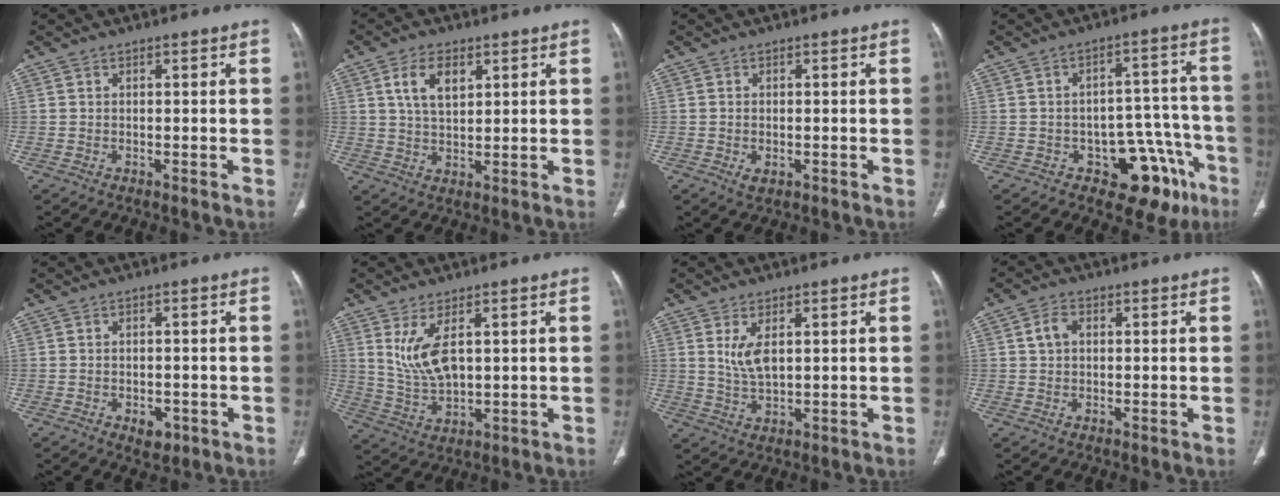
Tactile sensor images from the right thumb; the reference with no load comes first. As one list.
[{"total": 6.8, "force": [2.8, 3.7, 5.0], "torque": [-0.085, -0.011, 0.058]}, {"total": 2.1, "force": [-0.6, 1.2, 1.5], "torque": [-0.027, 0.001, -0.007]}, {"total": 14.1, "force": [-7.5, 8.0, 8.8], "torque": [-0.056, 0.071, -0.093]}, {"total": 3.3, "force": [-1.4, 2.1, 2.1], "torque": [-0.018, 0.002, -0.013]}, {"total": 7.9, "force": [2.6, 3.5, 6.6], "torque": [-0.131, -0.017, 0.067]}, {"total": 5.1, "force": [1.7, 2.2, 4.2], "torque": [-0.083, -0.013, 0.042]}, {"total": 3.2, "force": [0.6, 2.3, 2.1], "torque": [-0.040, 0.008, 0.010]}]